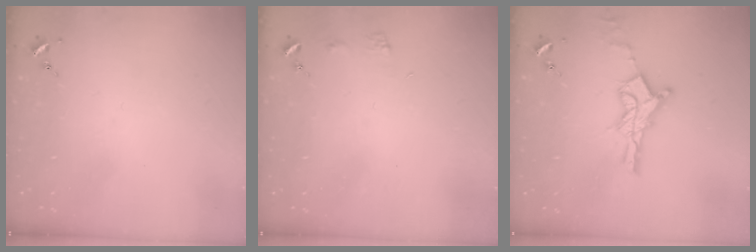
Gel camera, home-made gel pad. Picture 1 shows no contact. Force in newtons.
{"total": 3.9, "press": 3.9, "slide": 0.4}
{"total": 14.2, "press": 14.1, "slide": 1.0}